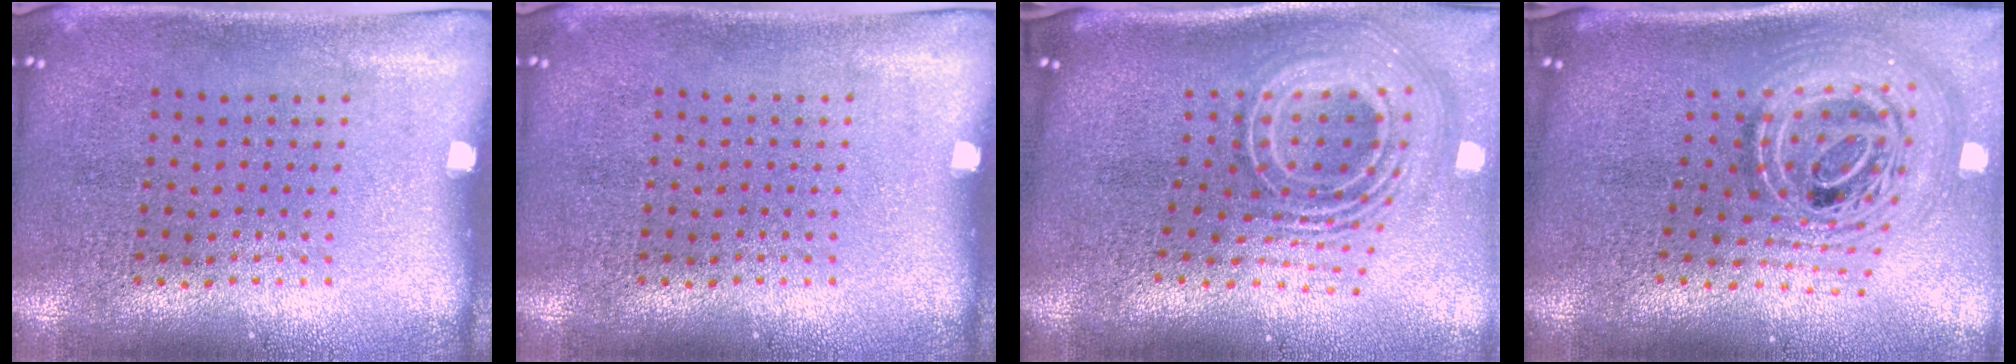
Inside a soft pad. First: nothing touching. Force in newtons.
{"total": 0.0}
{"total": 3.2, "press": 2.0, "slide": 2.5}
{"total": 3.0, "press": 2.0, "slide": 2.3}